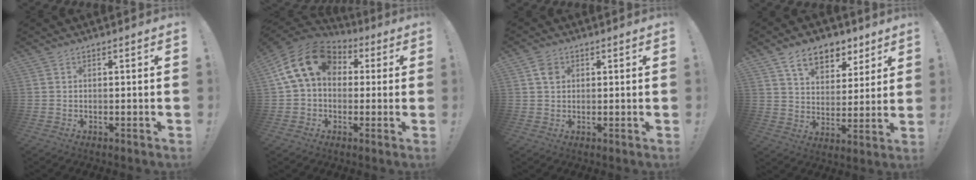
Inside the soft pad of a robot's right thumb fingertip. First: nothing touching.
{"total": 16.9, "force": [4.4, 11.4, 11.6], "torque": [-0.205, 0.002, 0.080]}
{"total": 3.6, "force": [1.4, 2.8, 1.8], "torque": [-0.016, -0.003, 0.024]}
{"total": 11.6, "force": [7.4, 7.1, 5.5], "torque": [-0.075, -0.041, 0.136]}